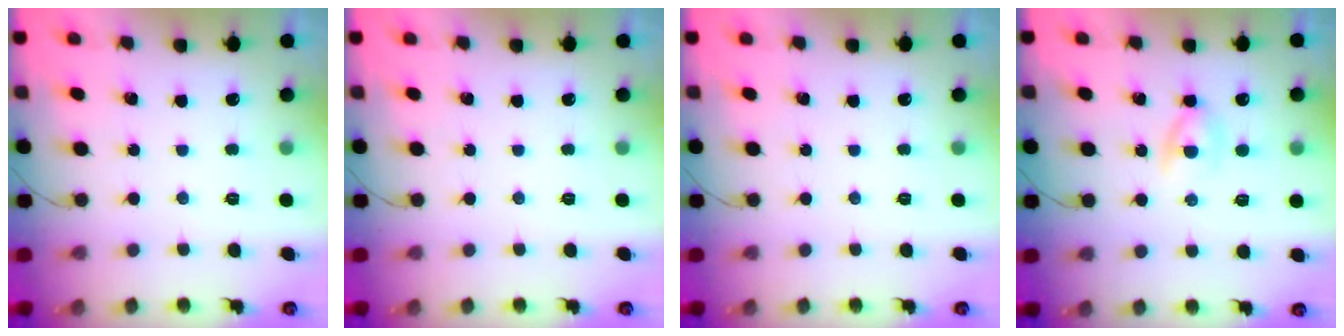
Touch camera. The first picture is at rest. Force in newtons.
{"total": 0.0}
{"total": 0.0}
{"total": 2.6, "press": 2.4, "slide": 1.0}